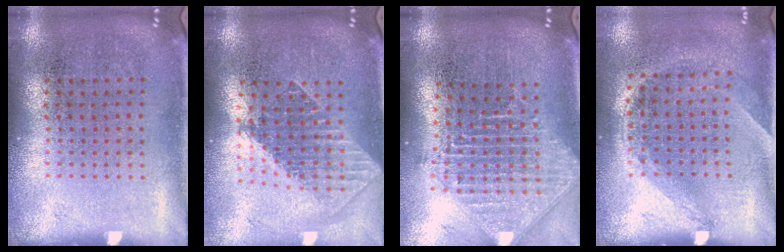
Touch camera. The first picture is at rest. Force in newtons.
{"total": 1.8, "press": 1.4, "slide": 1.1}
{"total": 2.4, "press": 1.8, "slide": 1.5}
{"total": 1.4, "press": 1.0, "slide": 1.0}